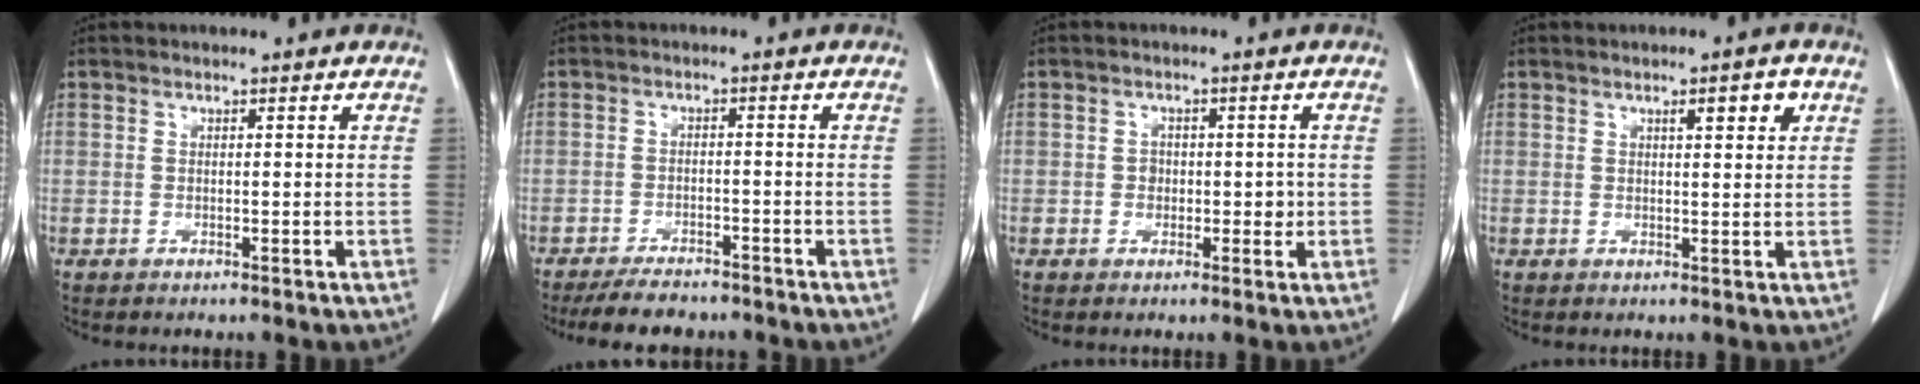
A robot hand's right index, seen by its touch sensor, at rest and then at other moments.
{"total": 6.2, "force": [-5.3, 1.6, 2.7], "torque": [-0.042, -0.011, -0.087]}
{"total": 2.8, "force": [-0.2, 2.2, 1.8], "torque": [-0.019, 0.005, -0.002]}
{"total": 3.2, "force": [1.5, 0.6, 2.7], "torque": [-0.041, 0.000, 0.021]}